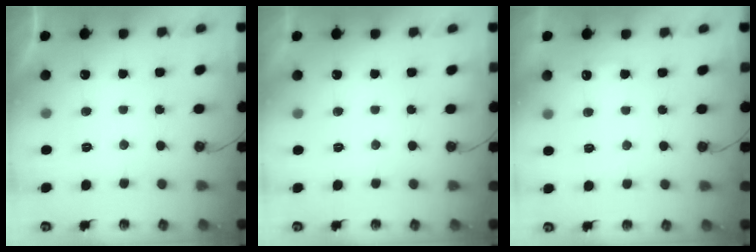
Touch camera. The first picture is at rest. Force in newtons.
{"total": 0.0}
{"total": 4.1, "press": 4.0, "slide": 0.4}